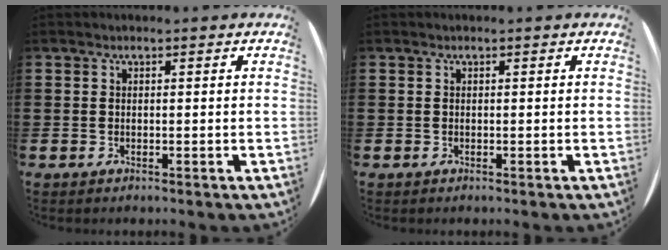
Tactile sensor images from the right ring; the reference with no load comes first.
{"total": 0.0}